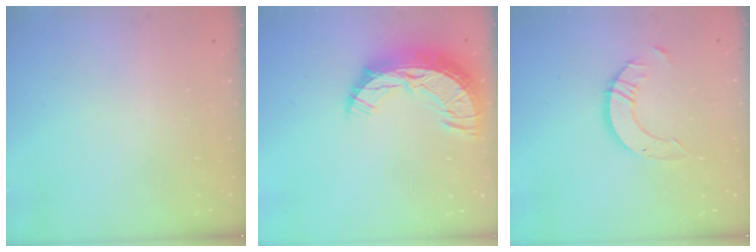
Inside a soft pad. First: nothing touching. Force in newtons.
{"total": 14.4, "press": 14.3, "slide": 1.2}
{"total": 8.1, "press": 8.1, "slide": 0.7}